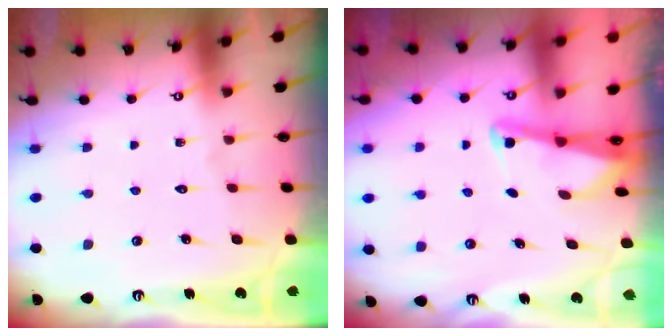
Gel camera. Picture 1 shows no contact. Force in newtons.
{"total": 2.3, "press": 2.3, "slide": 0.3}